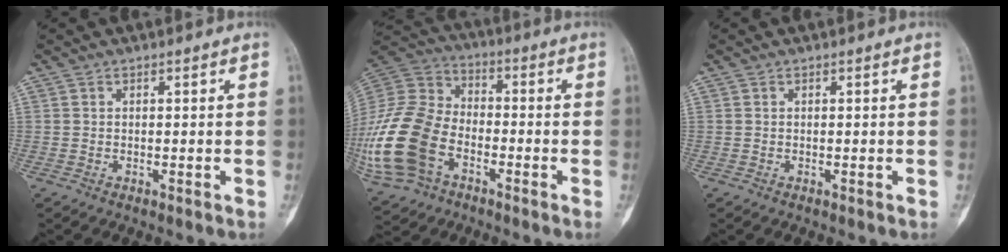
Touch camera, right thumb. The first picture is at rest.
{"total": 24.4, "force": [-8.0, 16.5, 16.0], "torque": [-0.395, 0.031, -0.144]}
{"total": 0.0}